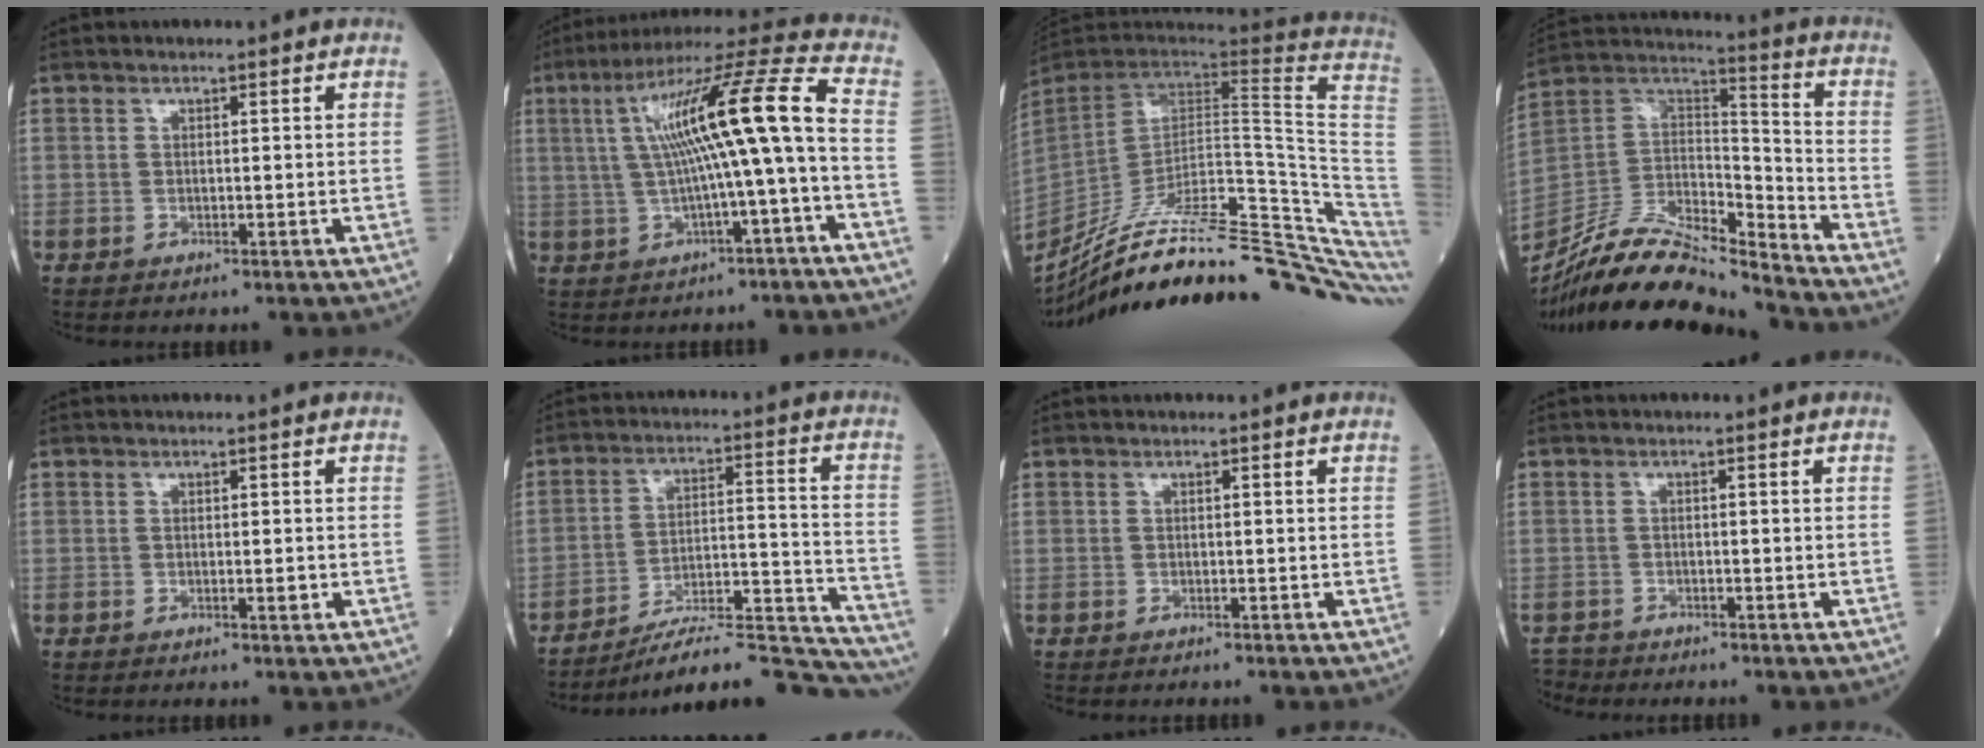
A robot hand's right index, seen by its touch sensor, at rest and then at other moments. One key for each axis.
{"total": 15.0, "fx": 0.3, "fy": -0.1, "fz": 15.0, "tx": -0.247, "ty": 0.036, "tz": 0.004}
{"total": 36.0, "fx": -29.0, "fy": 4.9, "fz": 20.8, "tx": -0.222, "ty": -0.028, "tz": -0.408}
{"total": 18.5, "fx": -16.9, "fy": 2.0, "fz": 7.4, "tx": -0.141, "ty": 0.027, "tz": -0.313}
{"total": 0.9, "fx": -0.2, "fy": 0.2, "fz": 0.9, "tx": -0.011, "ty": -0.001, "tz": -0.001}
{"total": 18.7, "fx": -17.9, "fy": 0.9, "fz": 5.2, "tx": -0.053, "ty": 0.036, "tz": -0.267}
{"total": 0.6, "fx": -0.5, "fy": 0.2, "fz": 0.0, "tx": -0.002, "ty": 0.002, "tz": -0.013}
{"total": 3.5, "fx": -3.4, "fy": 0.8, "fz": -0.5, "tx": 0.009, "ty": -0.011, "tz": -0.063}